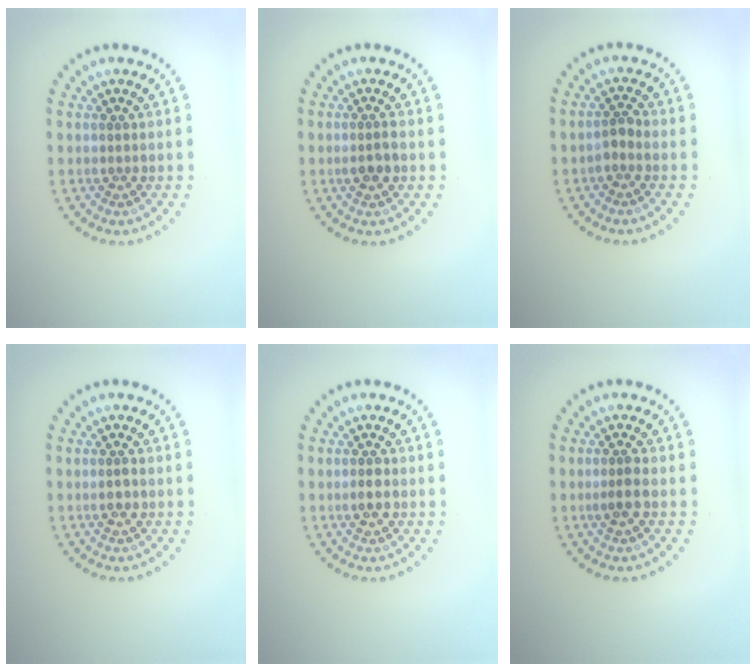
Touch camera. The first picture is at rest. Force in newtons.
{"total": 1.8, "press": 1.7, "slide": 0.6}
{"total": 1.1, "press": 1.0, "slide": 0.5}
{"total": 0.6, "press": 0.6, "slide": 0.1}
{"total": 1.3, "press": 1.3, "slide": 0.2}
{"total": 1.6, "press": 1.5, "slide": 0.6}